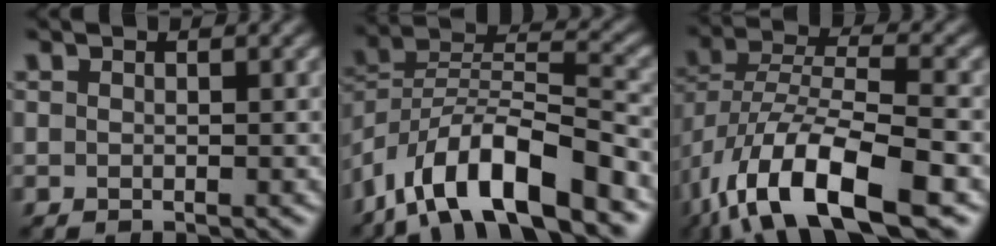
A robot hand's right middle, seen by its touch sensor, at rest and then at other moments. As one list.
[{"total": 11.7, "force": [-7.5, 3.9, 8.1], "torque": [-0.140, 0.011, -0.152]}, {"total": 12.4, "force": [-6.7, 4.6, 9.3], "torque": [-0.177, -0.011, -0.130]}]